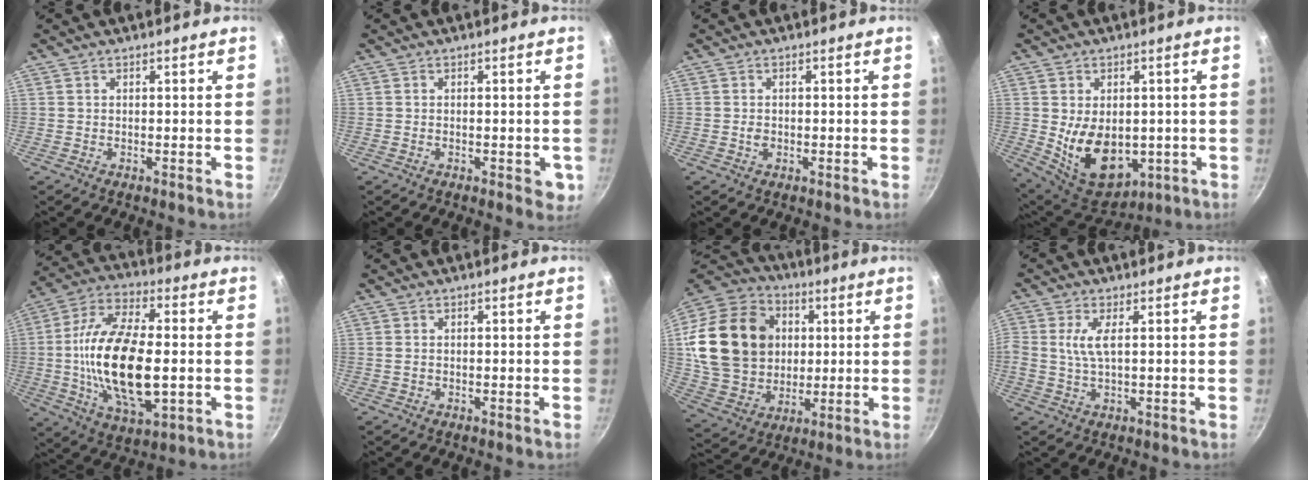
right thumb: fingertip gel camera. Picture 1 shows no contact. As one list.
[{"total": 3.4, "force": [-0.9, 1.7, 2.8], "torque": [-0.023, -0.002, -0.012]}, {"total": 1.5, "force": [-0.3, 1.2, 0.8], "torque": [-0.013, 0.004, -0.005]}, {"total": 13.9, "force": [-1.2, 9.5, 10.1], "torque": [-0.131, -0.021, 0.010]}, {"total": 21.3, "force": [-1.3, 9.9, 18.8], "torque": [-0.354, 0.010, -0.028]}, {"total": 1.1, "force": [-0.1, 0.9, 0.6], "torque": [-0.010, 0.002, -0.002]}, {"total": 24.4, "force": [3.7, 19.5, 14.1], "torque": [-0.237, 0.011, 0.078]}, {"total": 4.4, "force": [0.8, 1.5, 4.0], "torque": [-0.096, 0.003, 0.016]}]